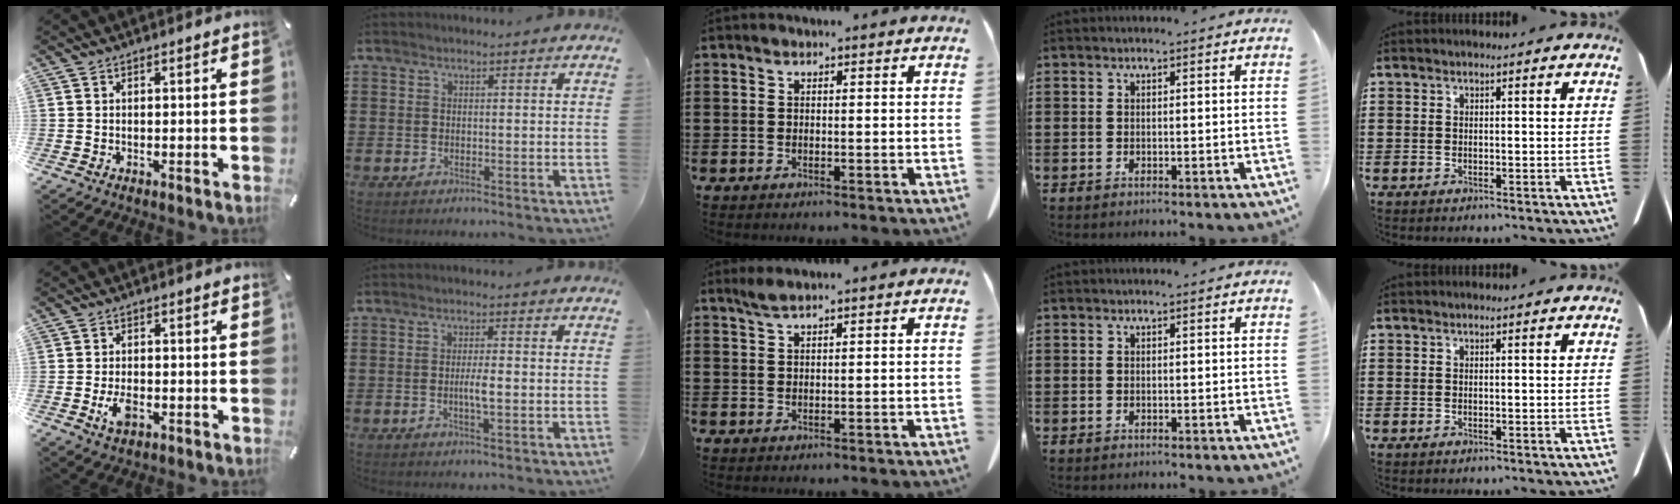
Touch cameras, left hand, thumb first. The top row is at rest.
{"thumb": {"total": 4.2, "force": [-1.5, 2.3, 3.2], "torque": [-0.074, 0.000, -0.028]}, "index": {"total": 2.9, "force": [-0.5, 0.4, 2.8], "torque": [-0.051, -0.001, -0.010]}, "middle": {"total": 1.8, "force": [1.4, 0.2, 1.2], "torque": [-0.026, 0.001, 0.026]}}